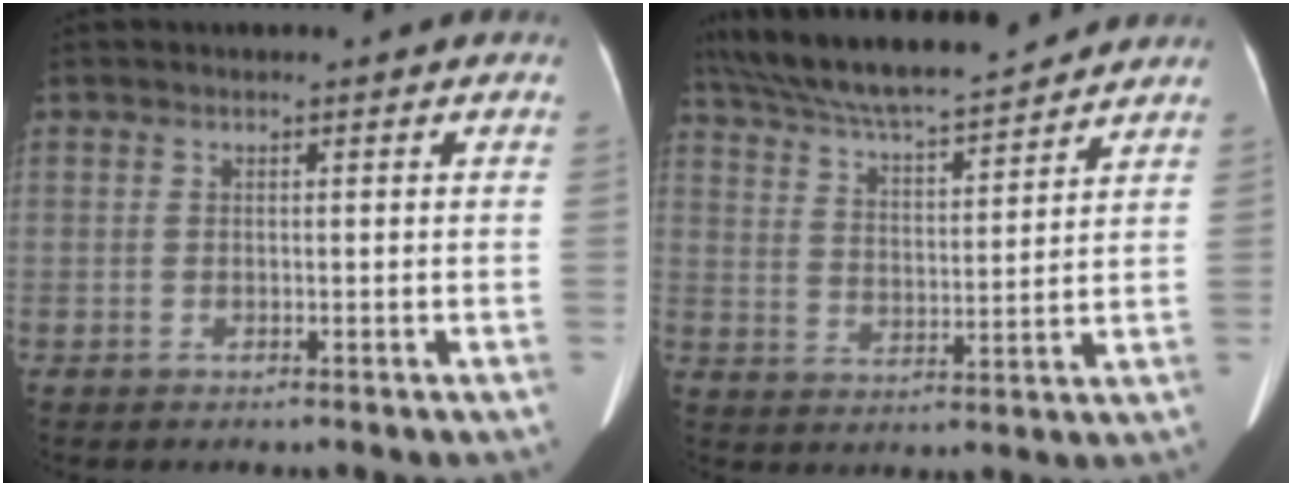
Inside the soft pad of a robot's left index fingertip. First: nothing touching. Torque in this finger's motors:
{"motor_torque": [0.22, -0.39, 0.08, 0.03]}